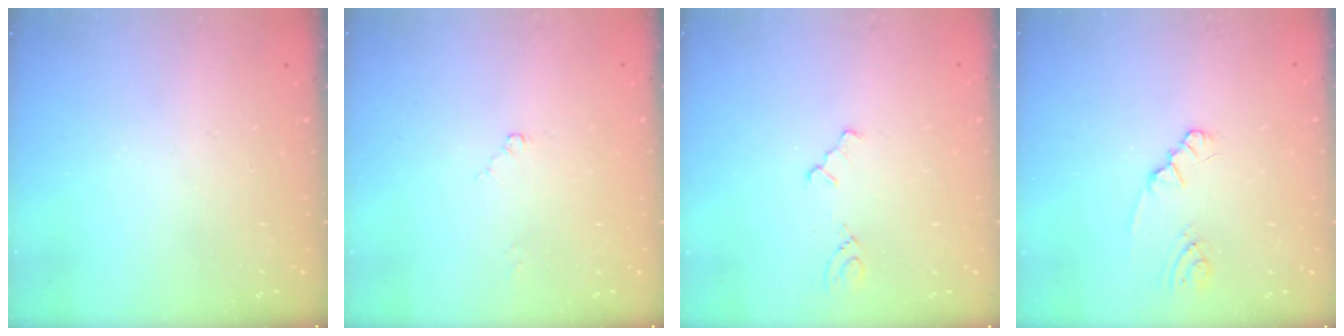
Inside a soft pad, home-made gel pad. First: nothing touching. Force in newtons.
{"total": 2.0, "press": 2.0, "slide": 0.3}
{"total": 1.5, "press": 1.5, "slide": 0.3}
{"total": 1.7, "press": 1.6, "slide": 0.3}